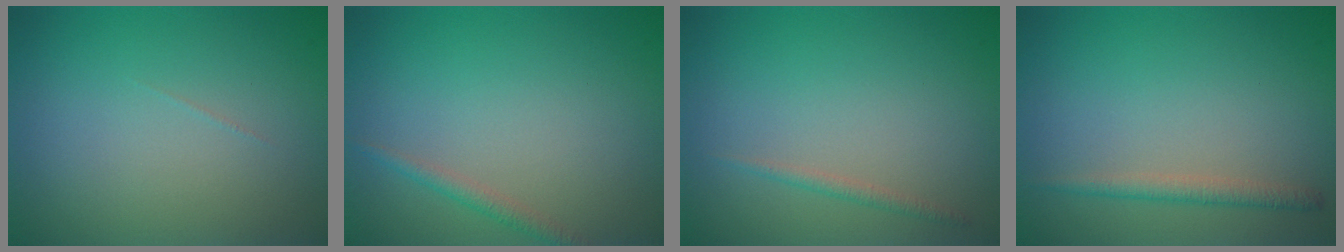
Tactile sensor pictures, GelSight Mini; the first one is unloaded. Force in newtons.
{"total": 1.2, "press": 1.2, "slide": 0.0}
{"total": 0.9, "press": 0.9, "slide": 0.1}
{"total": 1.6, "press": 1.6, "slide": 0.0}